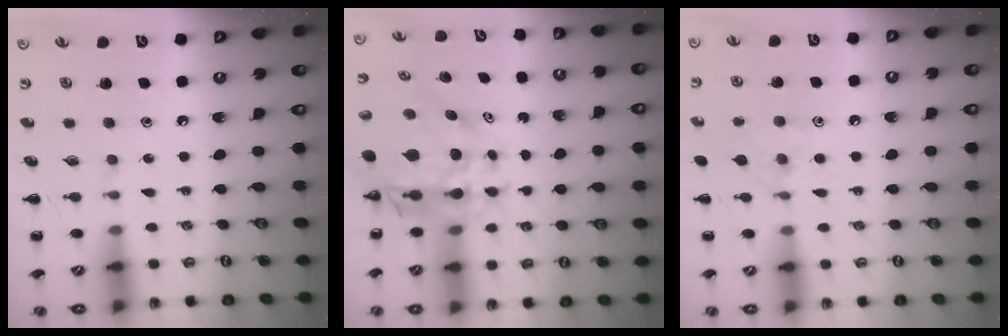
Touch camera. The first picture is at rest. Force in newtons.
{"total": 10.4, "press": 9.8, "slide": 3.5}
{"total": 8.0, "press": 7.7, "slide": 2.0}